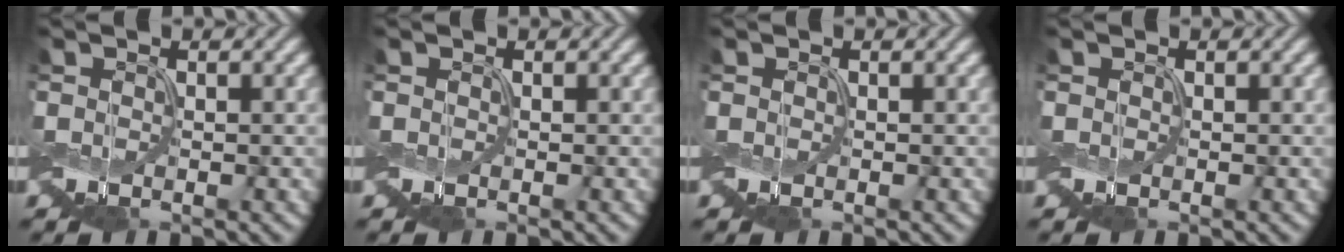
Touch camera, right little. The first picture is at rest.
{"total": 0.0}
{"total": 0.0}
{"total": 0.0}